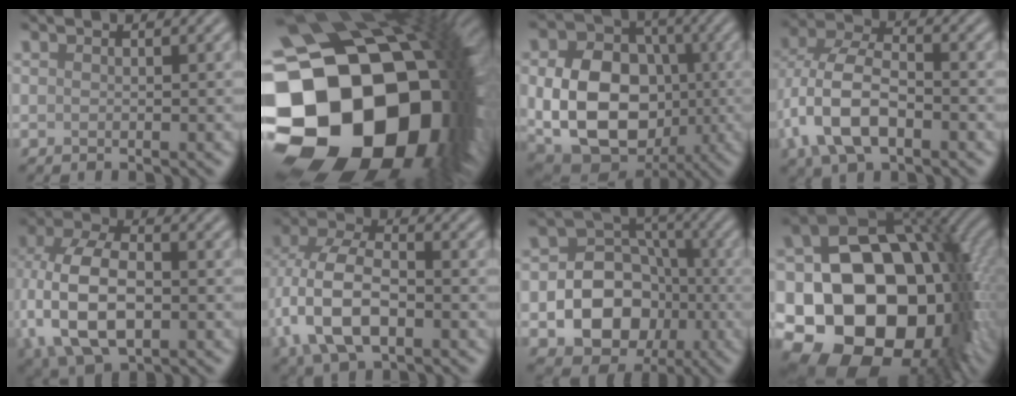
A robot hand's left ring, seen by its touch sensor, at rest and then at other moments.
{"total": 23.9, "force": [-3.9, 18.3, 14.8], "torque": [-0.285, -0.071, -0.074]}
{"total": 12.1, "force": [-1.6, 9.1, 7.9], "torque": [-0.135, -0.014, -0.028]}
{"total": 7.7, "force": [-2.4, 4.5, 5.8], "torque": [-0.125, 0.005, -0.054]}
{"total": 10.9, "force": [-1.8, 6.7, 8.5], "torque": [-0.191, -0.004, -0.042]}
{"total": 8.5, "force": [-2.3, 4.9, 6.6], "torque": [-0.147, 0.002, -0.052]}
{"total": 9.2, "force": [-2.3, 7.4, 5.0], "torque": [-0.059, -0.006, -0.061]}
{"total": 20.9, "force": [-4.9, 15.4, 13.3], "torque": [-0.179, -0.028, -0.079]}